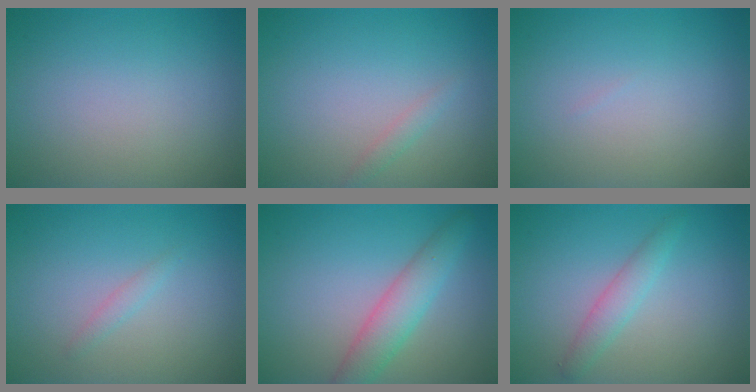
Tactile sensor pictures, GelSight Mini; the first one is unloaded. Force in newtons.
{"total": 0.9, "press": 0.9, "slide": 0.0}
{"total": 0.0}
{"total": 0.8, "press": 0.8, "slide": 0.1}
{"total": 3.7, "press": 3.7, "slide": 0.1}
{"total": 2.0, "press": 2.0, "slide": 0.1}